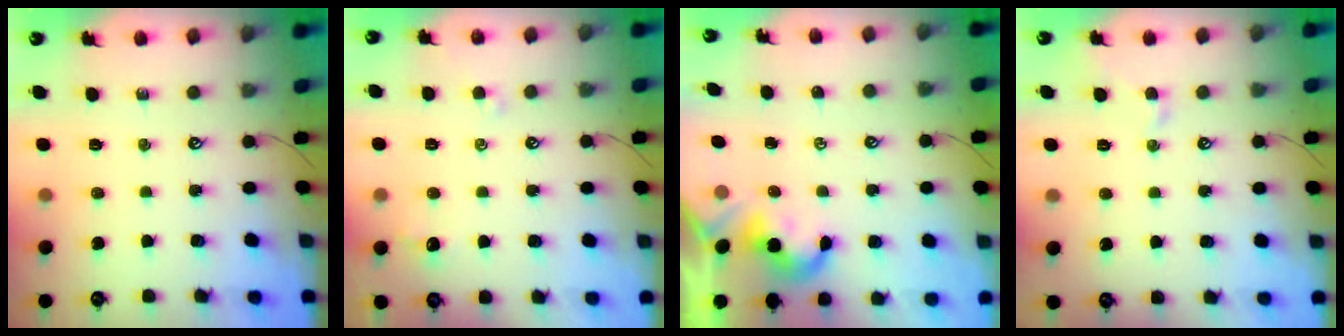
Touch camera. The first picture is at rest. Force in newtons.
{"total": 1.1, "press": 0.9, "slide": 0.6}
{"total": 1.9, "press": 1.8, "slide": 0.5}
{"total": 0.0}